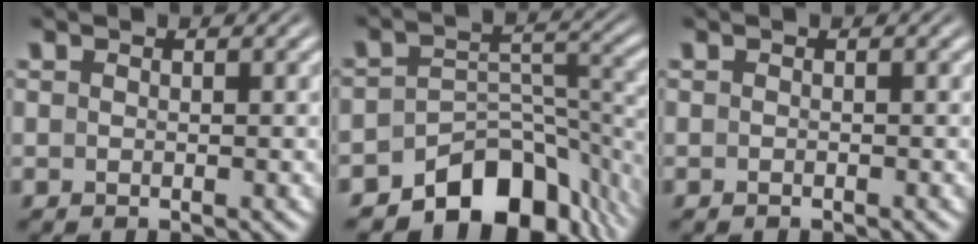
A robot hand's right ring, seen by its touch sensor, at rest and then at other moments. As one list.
[{"total": 13.9, "force": [-9.1, 7.8, 7.0], "torque": [-0.109, -0.044, -0.125]}, {"total": 0.6, "force": [-0.5, -0.2, 0.0], "torque": [-0.002, -0.005, -0.007]}]